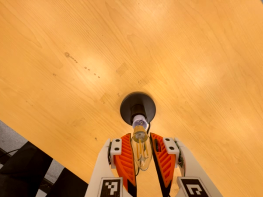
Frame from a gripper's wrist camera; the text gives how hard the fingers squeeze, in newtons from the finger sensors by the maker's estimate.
{"total": 12.2, "left": 11.8, "right": 12.5}